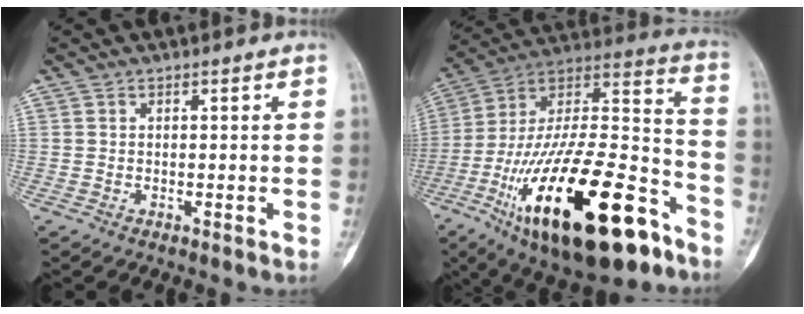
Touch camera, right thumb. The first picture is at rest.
{"total": 35.6, "force": [-17.2, 13.5, 28.1], "torque": [-0.485, 0.059, -0.280]}